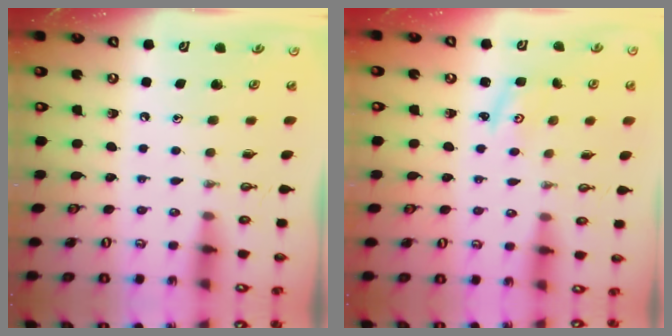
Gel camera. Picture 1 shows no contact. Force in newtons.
{"total": 2.3, "press": 2.3, "slide": 0.3}